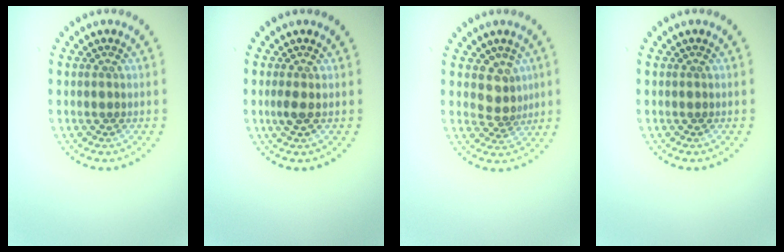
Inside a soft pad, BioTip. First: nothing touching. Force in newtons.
{"total": 1.0, "press": 0.9, "slide": 0.4}
{"total": 2.5, "press": 2.1, "slide": 1.5}
{"total": 0.0}